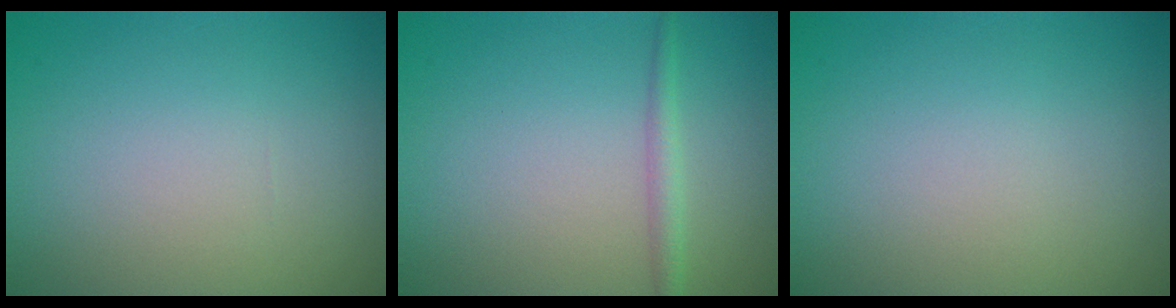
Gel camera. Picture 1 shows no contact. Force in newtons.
{"total": 1.6, "press": 1.6, "slide": 0.1}
{"total": 0.0}